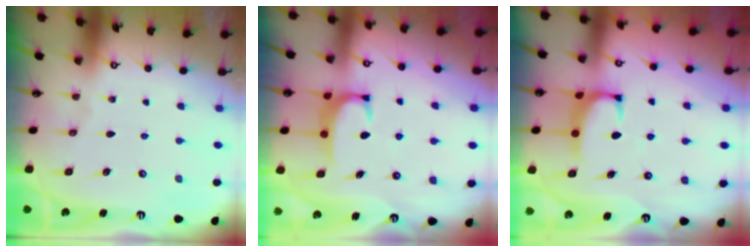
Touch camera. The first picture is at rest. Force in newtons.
{"total": 2.9, "press": 2.8, "slide": 0.5}
{"total": 4.0, "press": 3.9, "slide": 0.9}